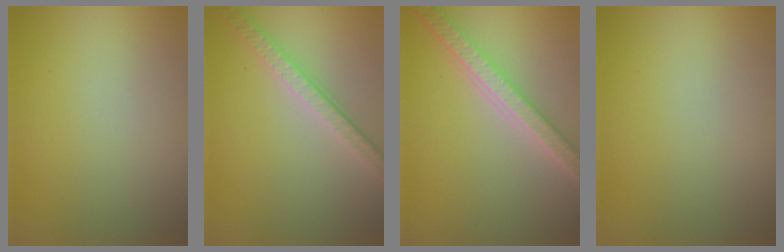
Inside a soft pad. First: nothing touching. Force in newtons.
{"total": 3.8, "press": 2.8, "slide": 2.6}
{"total": 5.4, "press": 4.0, "slide": 3.6}
{"total": 0.0}